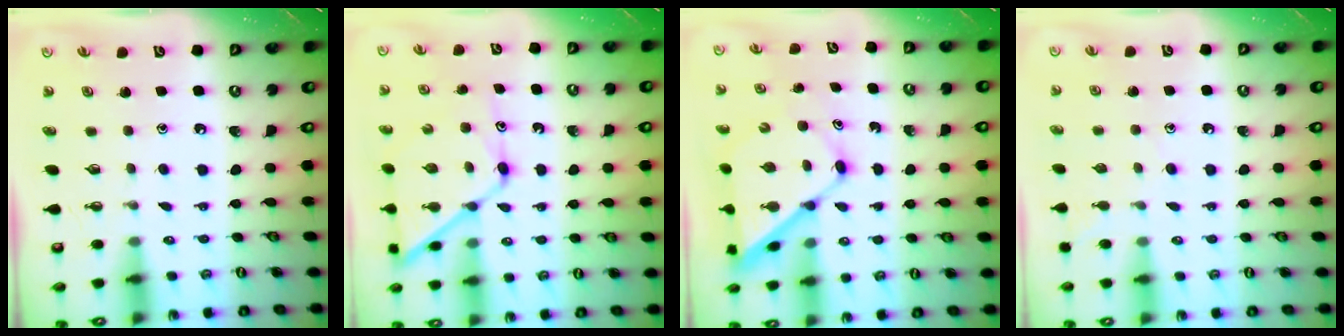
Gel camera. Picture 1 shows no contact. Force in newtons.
{"total": 12.3, "press": 12.3, "slide": 1.1}
{"total": 11.8, "press": 11.7, "slide": 1.1}
{"total": 5.3, "press": 5.3, "slide": 0.6}